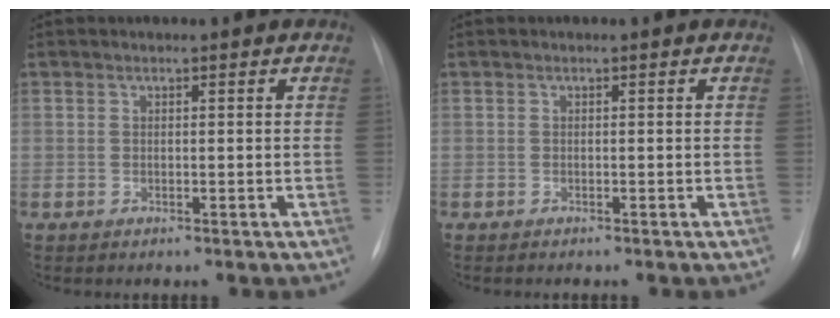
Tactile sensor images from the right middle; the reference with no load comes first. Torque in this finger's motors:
{"motor_torque": [-0.10, 0.07, -0.01, 0.00]}